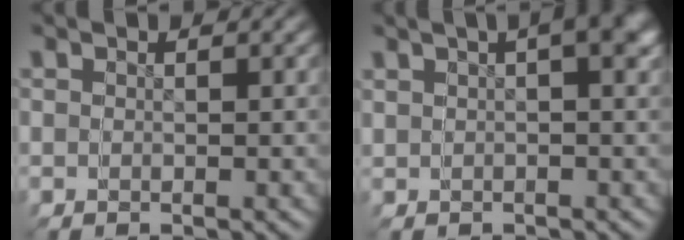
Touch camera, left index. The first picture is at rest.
{"total": 2.7, "force": [0.6, 0.8, 2.5], "torque": [-0.040, 0.008, 0.011]}